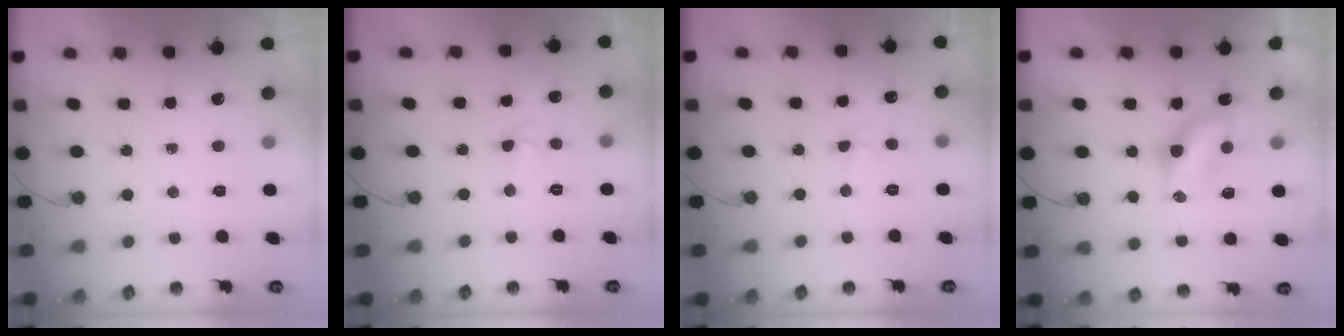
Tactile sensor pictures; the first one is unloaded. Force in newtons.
{"total": 4.7, "press": 2.9, "slide": 3.7}
{"total": 5.6, "press": 4.5, "slide": 3.3}
{"total": 7.1, "press": 6.9, "slide": 1.6}